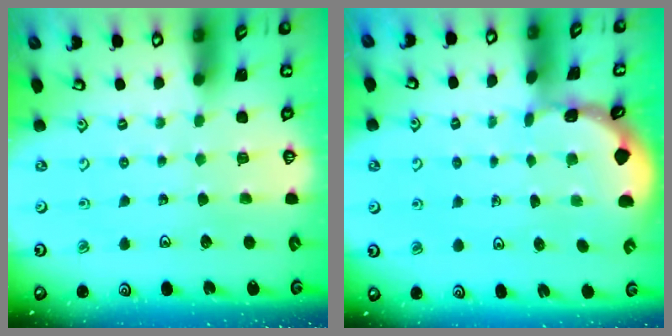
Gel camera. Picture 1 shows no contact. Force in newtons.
{"total": 0.6, "press": 0.6, "slide": 0.2}